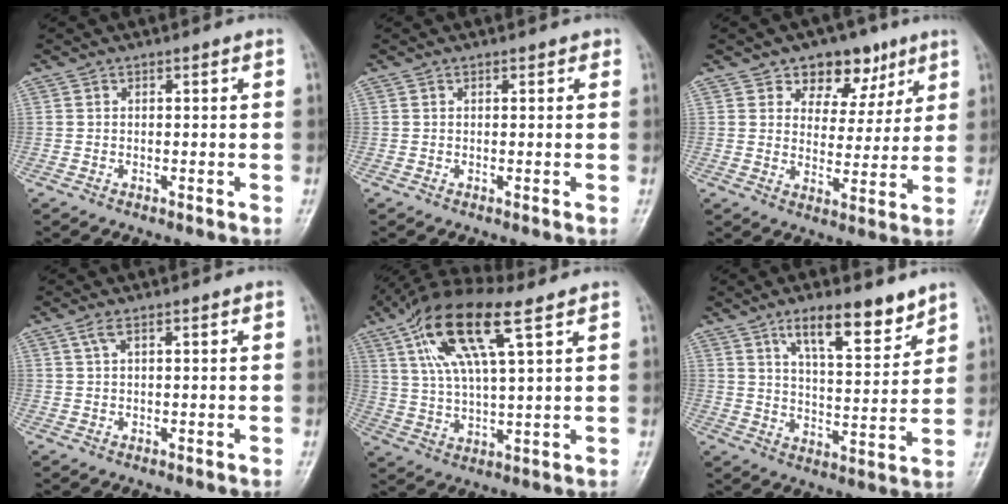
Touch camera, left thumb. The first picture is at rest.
{"total": 0.6, "force": [0.4, 0.4, 0.3], "torque": [0.000, -0.001, 0.001]}
{"total": 9.8, "force": [5.9, 6.7, 4.0], "torque": [-0.013, -0.022, 0.087]}
{"total": 1.3, "force": [0.7, 0.3, 1.1], "torque": [-0.031, 0.010, 0.021]}
{"total": 15.7, "force": [7.7, 4.4, 13.0], "torque": [-0.254, -0.001, 0.144]}
{"total": 11.1, "force": [7.6, 3.4, 7.4], "torque": [-0.096, -0.052, 0.128]}